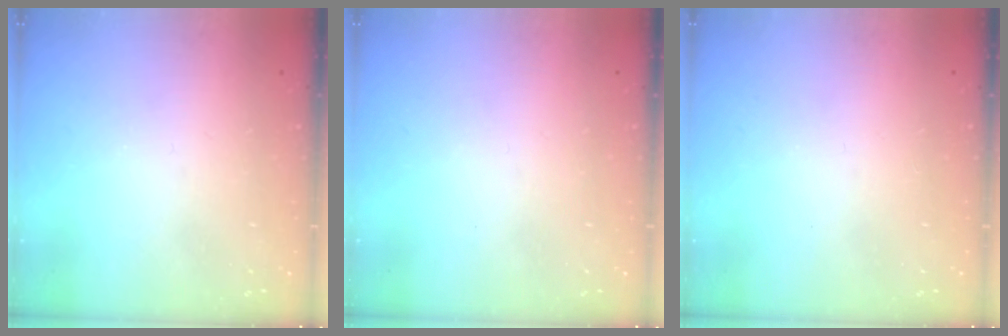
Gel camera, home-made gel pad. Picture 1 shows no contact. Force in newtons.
{"total": 0.0}
{"total": 0.0}